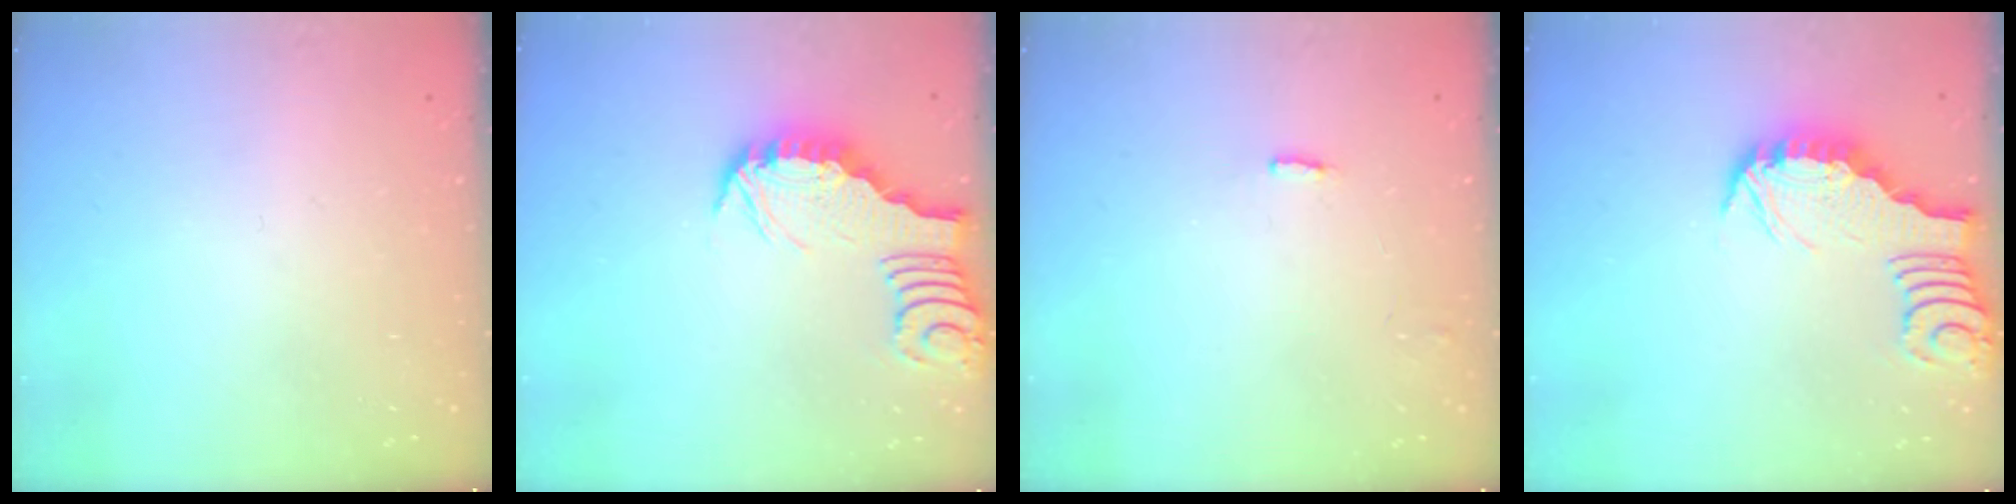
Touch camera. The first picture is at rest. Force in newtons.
{"total": 2.9, "press": 2.9, "slide": 0.3}
{"total": 1.3, "press": 1.3, "slide": 0.2}
{"total": 2.9, "press": 2.9, "slide": 0.3}